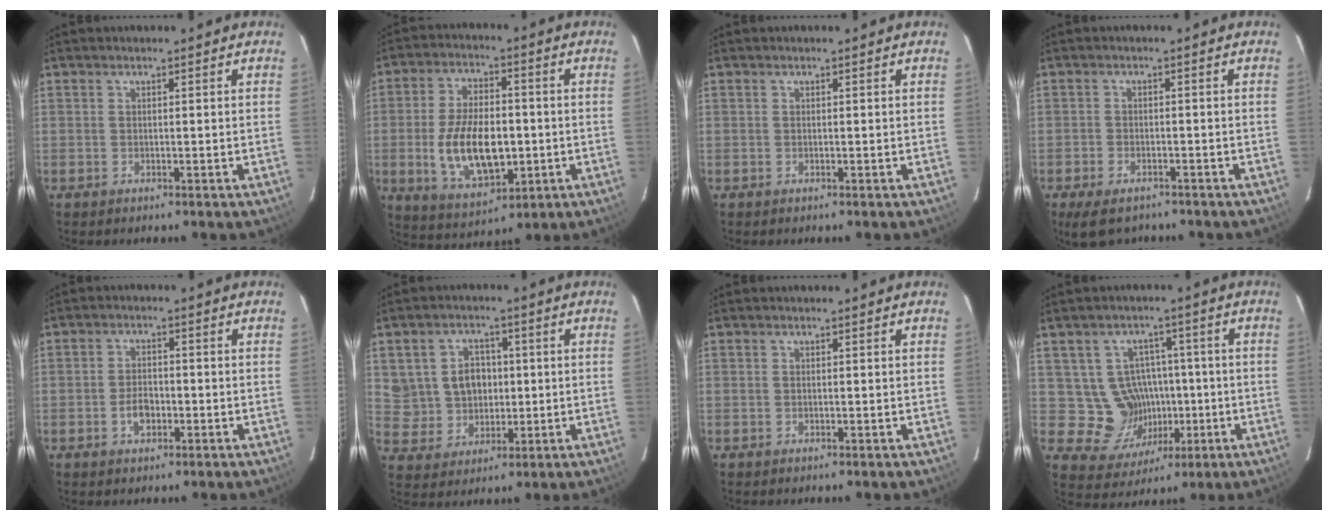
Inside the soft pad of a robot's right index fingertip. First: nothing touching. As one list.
[{"total": 14.5, "force": [-2.3, 7.4, 12.3], "torque": [-0.241, -0.003, -0.025]}, {"total": 0.0}, {"total": 6.5, "force": [-4.9, 3.2, 2.9], "torque": [-0.073, -0.014, -0.077]}, {"total": 3.7, "force": [-1.4, 2.4, 2.5], "torque": [-0.048, 0.003, -0.022]}, {"total": 9.1, "force": [1.4, 8.3, 3.3], "torque": [-0.084, 0.022, 0.042]}, {"total": 0.0}, {"total": 9.7, "force": [-0.6, 9.4, 2.6], "torque": [-0.064, 0.024, 0.013]}]